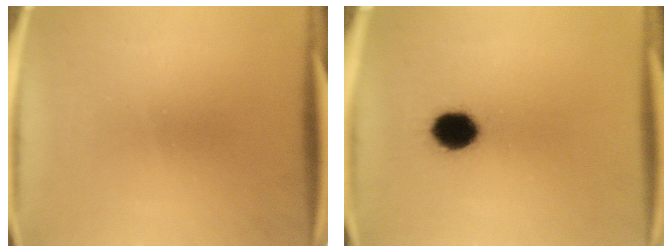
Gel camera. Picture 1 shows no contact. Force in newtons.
{"total": 8.2}